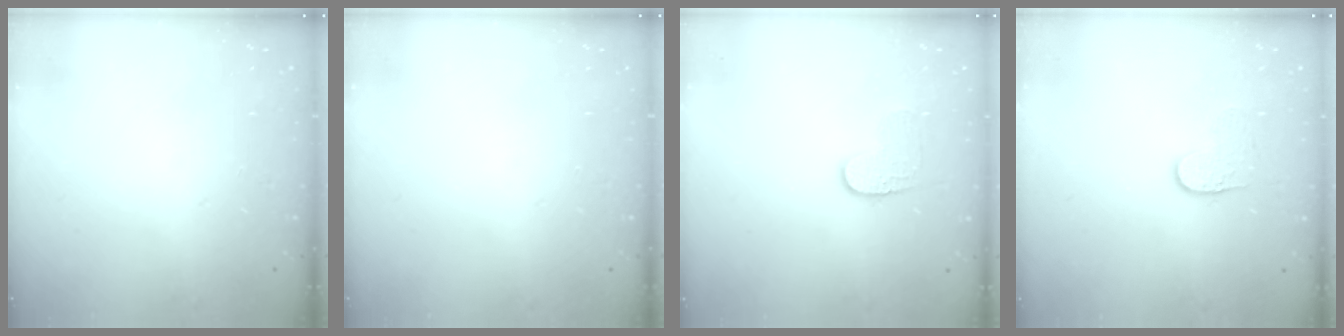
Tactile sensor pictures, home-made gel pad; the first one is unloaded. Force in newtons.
{"total": 0.0}
{"total": 5.7, "press": 5.7, "slide": 0.3}
{"total": 4.0, "press": 4.0, "slide": 0.4}